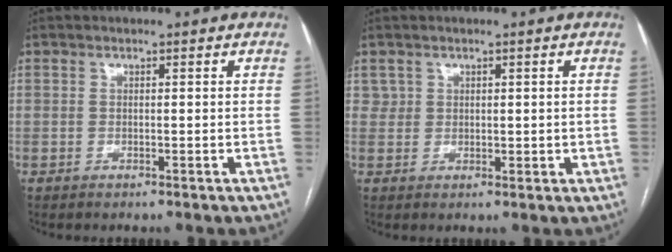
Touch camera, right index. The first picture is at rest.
{"total": 2.1, "force": [1.0, 1.8, 0.3], "torque": [0.001, 0.002, 0.021]}